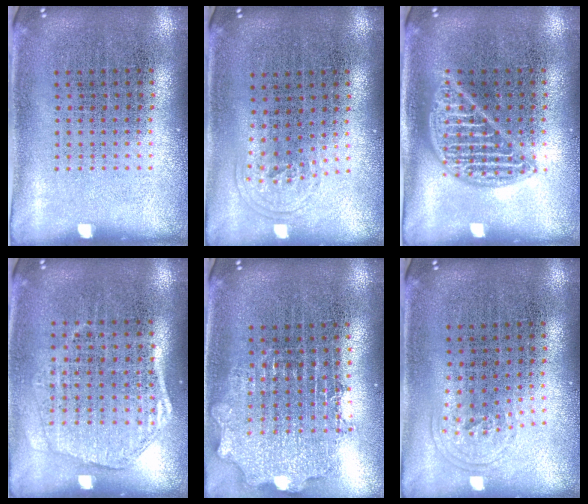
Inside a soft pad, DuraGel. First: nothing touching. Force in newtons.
{"total": 0.9, "press": 0.6, "slide": 0.6}
{"total": 2.1, "press": 2.1, "slide": 0.2}
{"total": 1.5, "press": 1.4, "slide": 0.6}
{"total": 1.9, "press": 1.5, "slide": 1.1}
{"total": 0.9, "press": 0.6, "slide": 0.6}